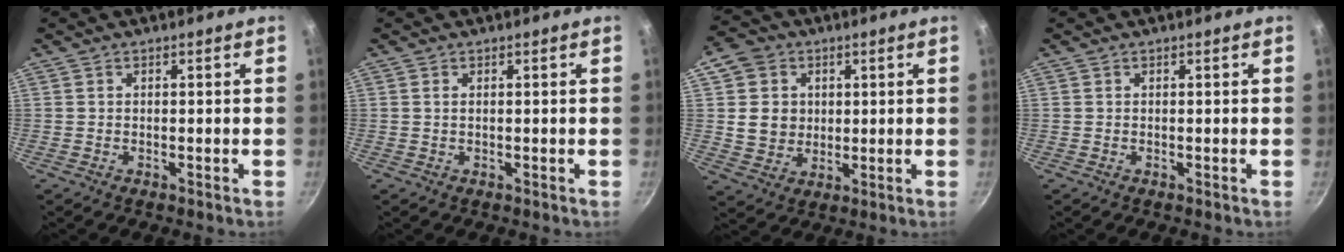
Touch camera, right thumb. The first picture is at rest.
{"total": 0.8, "force": [0.2, 0.4, 0.6], "torque": [-0.012, 0.001, 0.003]}
{"total": 9.1, "force": [2.0, 8.1, 3.4], "torque": [-0.021, -0.004, 0.038]}
{"total": 0.0}